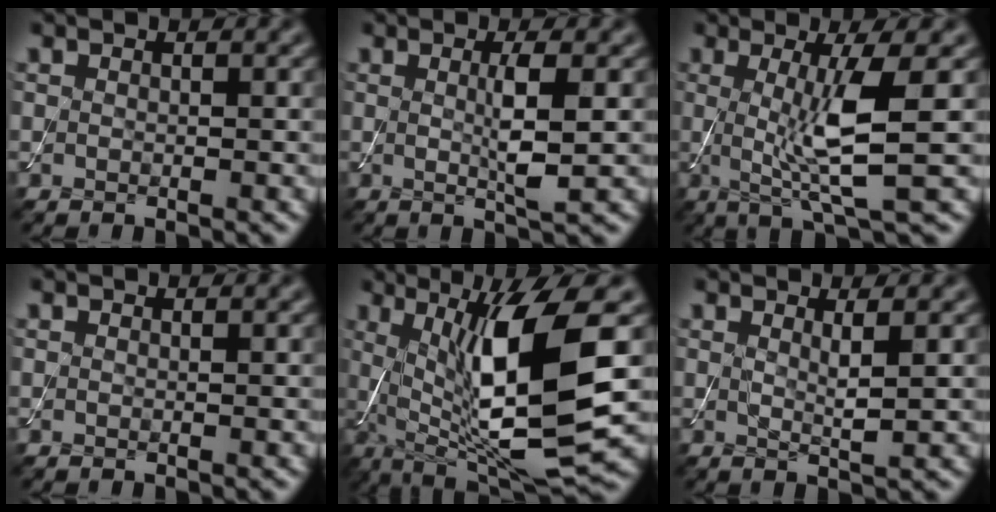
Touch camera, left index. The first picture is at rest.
{"total": 3.2, "force": [0.2, 0.4, 3.2], "torque": [-0.059, -0.005, 0.003]}
{"total": 6.1, "force": [0.3, 1.0, 6.0], "torque": [-0.108, -0.008, 0.006]}
{"total": 0.0}
{"total": 12.3, "force": [1.0, 2.7, 12.0], "torque": [-0.200, -0.008, 0.027]}
{"total": 1.7, "force": [0.6, 0.3, 1.5], "torque": [-0.024, -0.006, 0.007]}